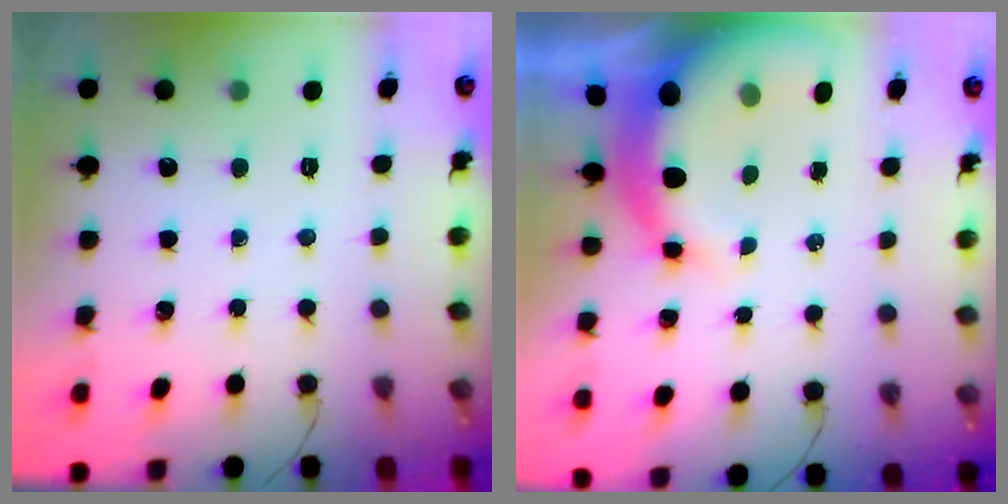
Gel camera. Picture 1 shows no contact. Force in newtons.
{"total": 9.4, "press": 9.2, "slide": 1.9}